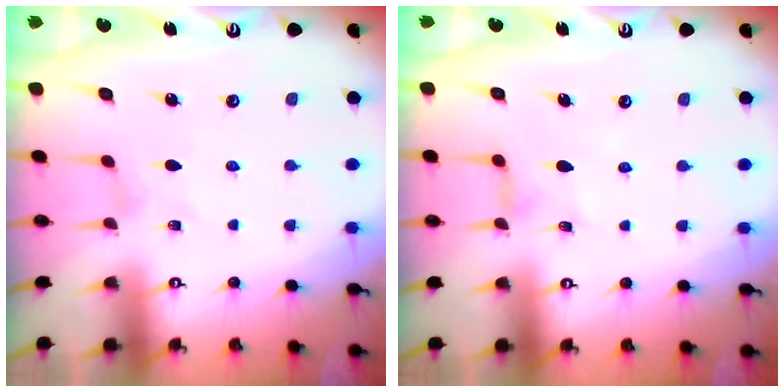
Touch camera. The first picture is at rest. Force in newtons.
{"total": 2.0, "press": 2.0, "slide": 0.3}